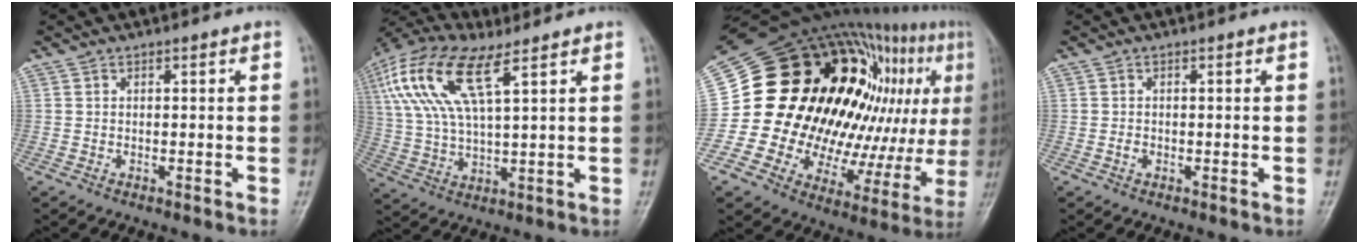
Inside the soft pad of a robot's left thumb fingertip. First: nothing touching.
{"total": 17.3, "force": [7.7, 6.4, 14.1], "torque": [-0.318, 0.009, 0.147]}
{"total": 38.1, "force": [7.2, 20.7, 31.2], "torque": [-0.437, 0.049, 0.130]}
{"total": 1.3, "force": [-0.5, 1.0, 0.6], "torque": [-0.009, 0.005, -0.010]}